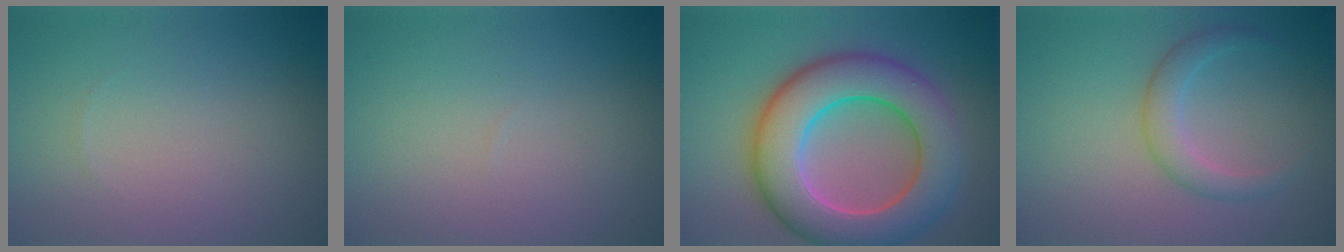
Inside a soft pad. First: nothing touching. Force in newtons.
{"total": 0.0}
{"total": 11.2, "press": 11.2, "slide": 0.7}
{"total": 2.5, "press": 2.5, "slide": 0.1}